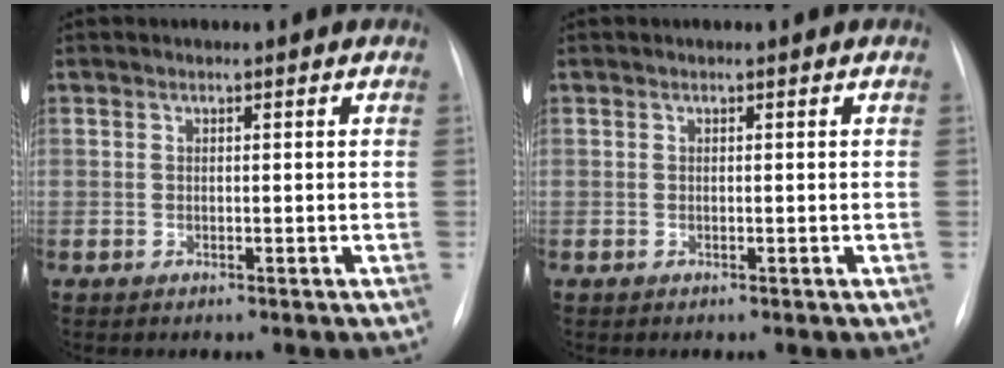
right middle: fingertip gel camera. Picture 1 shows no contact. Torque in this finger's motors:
{"motor_torque": [0.00, -0.06, 0.01, 0.01]}